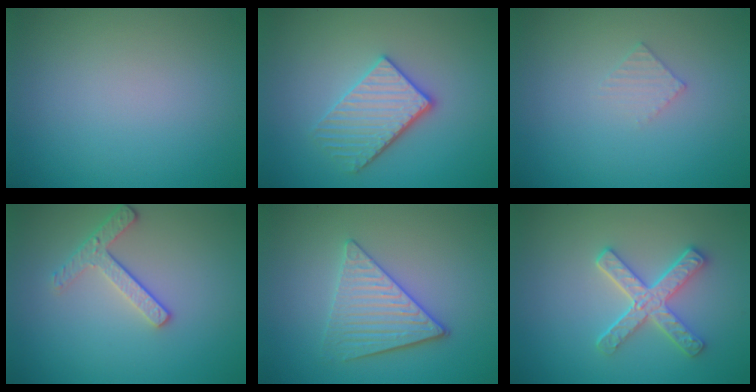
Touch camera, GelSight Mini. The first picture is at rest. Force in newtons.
{"total": 3.7, "press": 3.3, "slide": 1.6}
{"total": 1.1, "press": 1.1, "slide": 0.0}
{"total": 2.6, "press": 2.2, "slide": 1.3}
{"total": 3.9, "press": 3.5, "slide": 1.7}
{"total": 3.7, "press": 3.2, "slide": 1.8}